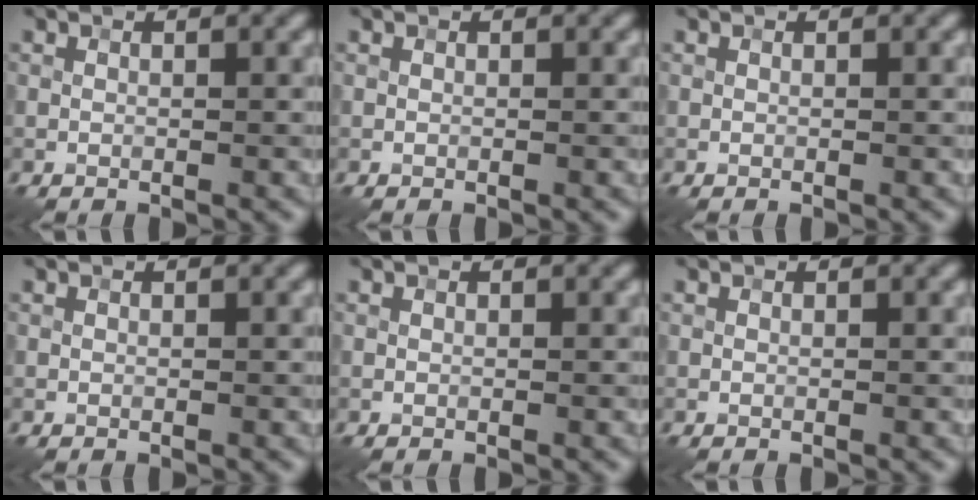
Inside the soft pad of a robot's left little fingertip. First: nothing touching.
{"total": 0.0}
{"total": 0.0}
{"total": 0.0}
{"total": 0.0}
{"total": 0.0}